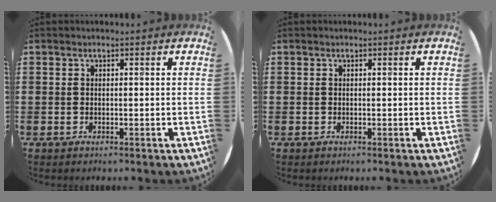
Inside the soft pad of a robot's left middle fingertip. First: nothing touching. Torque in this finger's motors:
{"motor_torque": [0.00, 0.01, 0.00, -0.01]}